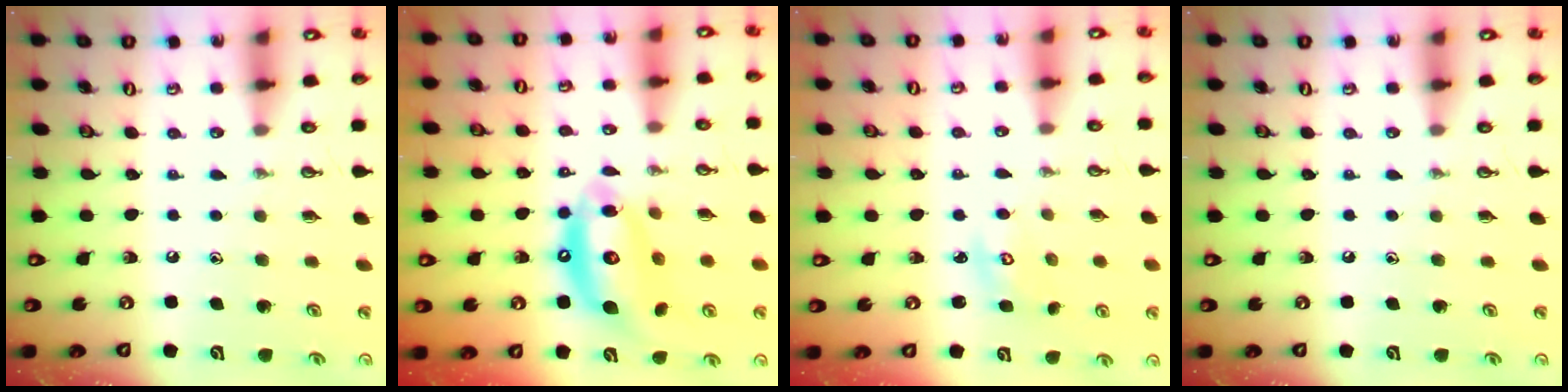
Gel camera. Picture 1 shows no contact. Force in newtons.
{"total": 14.4, "press": 14.3, "slide": 1.5}
{"total": 3.7, "press": 3.7, "slide": 0.4}
{"total": 0.0}